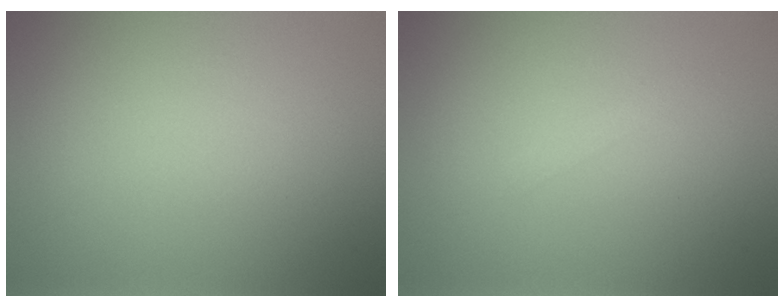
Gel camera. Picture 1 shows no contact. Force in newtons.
{"total": 0.7, "press": 0.7, "slide": 0.0}